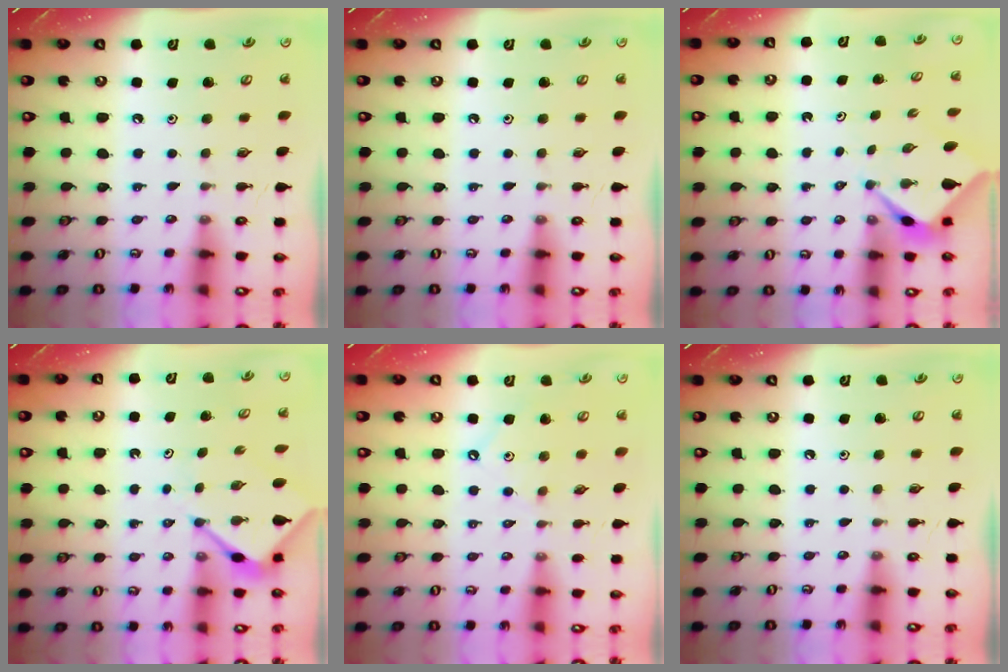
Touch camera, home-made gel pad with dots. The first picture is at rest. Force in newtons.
{"total": 0.0}
{"total": 2.6, "press": 2.6, "slide": 0.3}
{"total": 4.9, "press": 4.9, "slide": 0.4}
{"total": 1.9, "press": 1.9, "slide": 0.3}
{"total": 0.0}